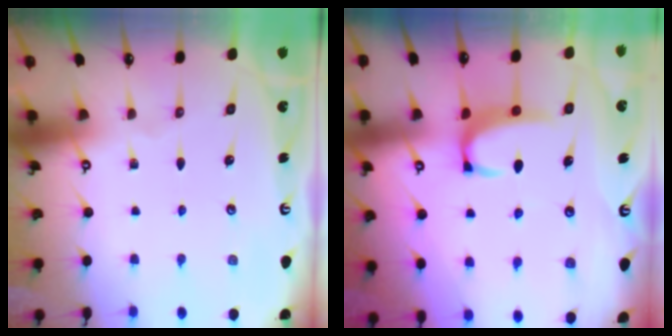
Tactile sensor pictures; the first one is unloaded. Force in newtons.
{"total": 2.1, "press": 2.0, "slide": 0.6}